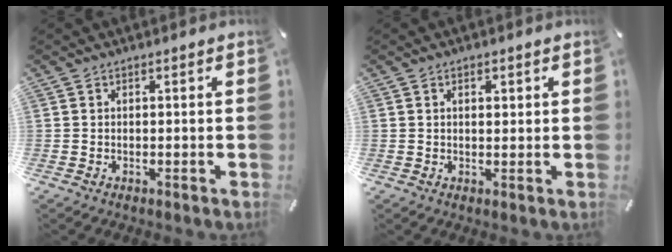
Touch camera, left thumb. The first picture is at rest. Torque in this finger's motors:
{"motor_torque": [-0.01, -0.35, 0.09, 0.08, -0.04]}